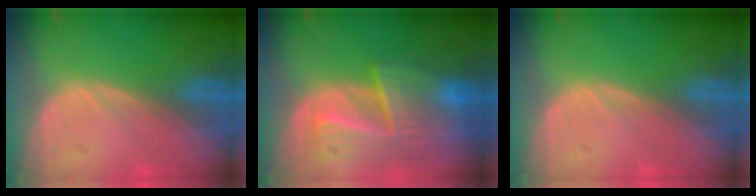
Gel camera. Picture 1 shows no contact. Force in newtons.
{"total": 9.3, "press": 8.3, "slide": 4.2}
{"total": 0.0}